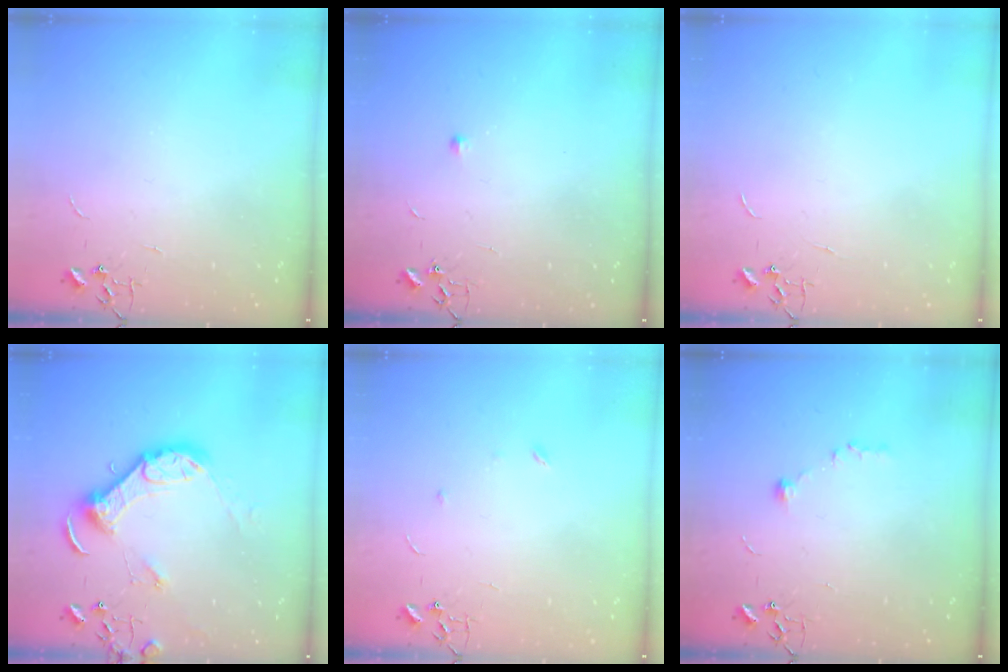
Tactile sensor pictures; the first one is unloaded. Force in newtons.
{"total": 5.0, "press": 5.0, "slide": 0.7}
{"total": 0.0}
{"total": 12.9, "press": 12.8, "slide": 1.1}
{"total": 3.5, "press": 3.4, "slide": 0.7}
{"total": 7.2, "press": 7.1, "slide": 1.2}